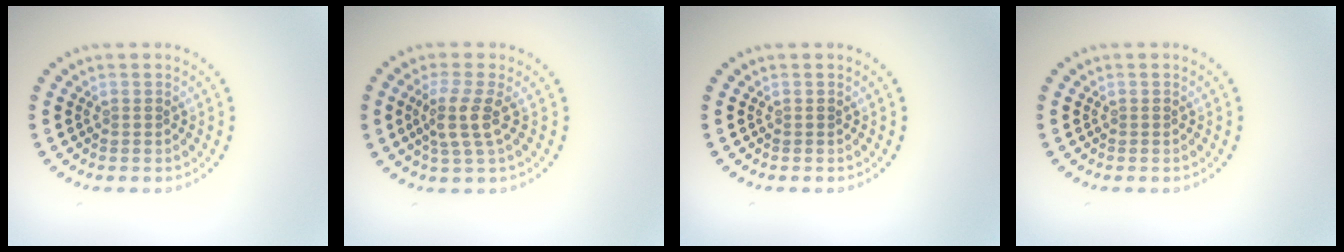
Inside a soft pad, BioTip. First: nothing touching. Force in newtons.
{"total": 2.9, "press": 2.3, "slide": 1.7}
{"total": 0.0}
{"total": 0.0}